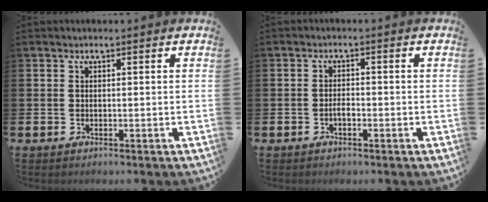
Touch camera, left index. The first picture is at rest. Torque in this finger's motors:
{"motor_torque": [0.45, 0.39, 0.00, 0.07]}